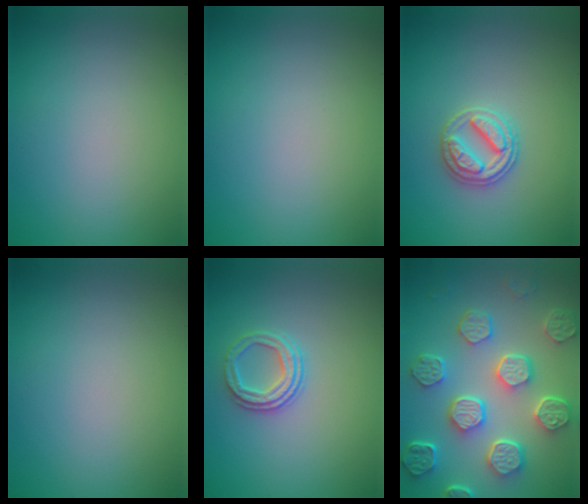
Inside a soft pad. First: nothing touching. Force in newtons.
{"total": 0.0}
{"total": 2.9, "press": 2.8, "slide": 0.4}
{"total": 0.0}
{"total": 2.7, "press": 2.4, "slide": 1.2}
{"total": 8.0, "press": 6.1, "slide": 5.2}